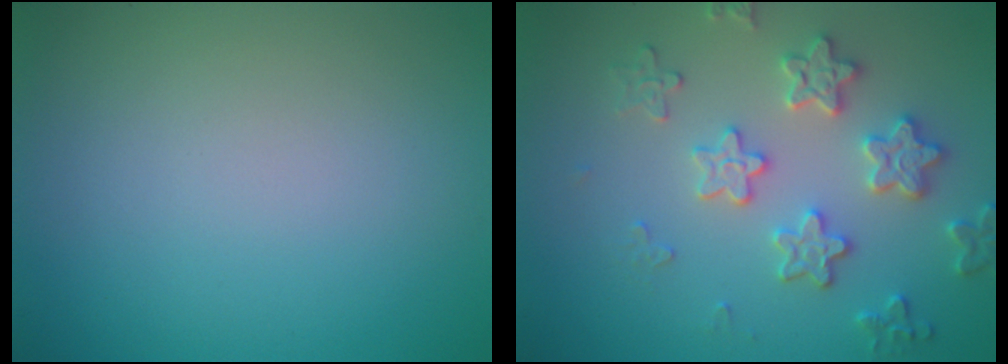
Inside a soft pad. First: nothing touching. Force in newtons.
{"total": 3.7, "press": 3.7, "slide": 0.3}